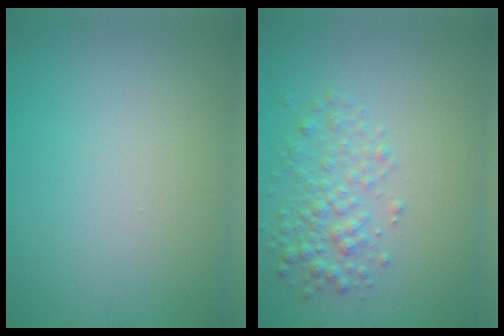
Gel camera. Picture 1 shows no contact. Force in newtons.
{"total": 3.0, "press": 3.0, "slide": 0.1}